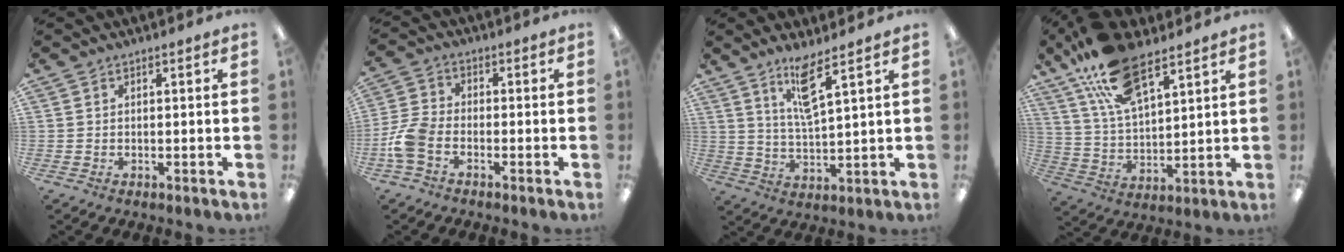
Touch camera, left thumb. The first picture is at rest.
{"total": 7.3, "force": [-3.1, 4.4, 4.9], "torque": [-0.108, 0.009, -0.056]}
{"total": 8.9, "force": [6.0, 1.5, 6.4], "torque": [-0.119, -0.021, 0.100]}
{"total": 17.3, "force": [11.3, 7.2, 11.0], "torque": [-0.208, -0.034, 0.201]}